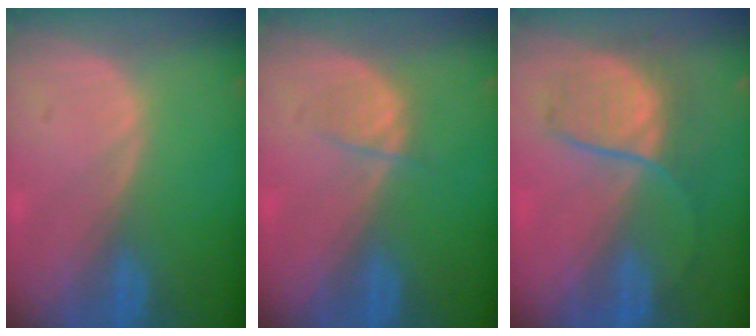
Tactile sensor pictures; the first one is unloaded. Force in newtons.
{"total": 1.9, "press": 1.9, "slide": 0.4}
{"total": 7.0, "press": 6.9, "slide": 0.8}